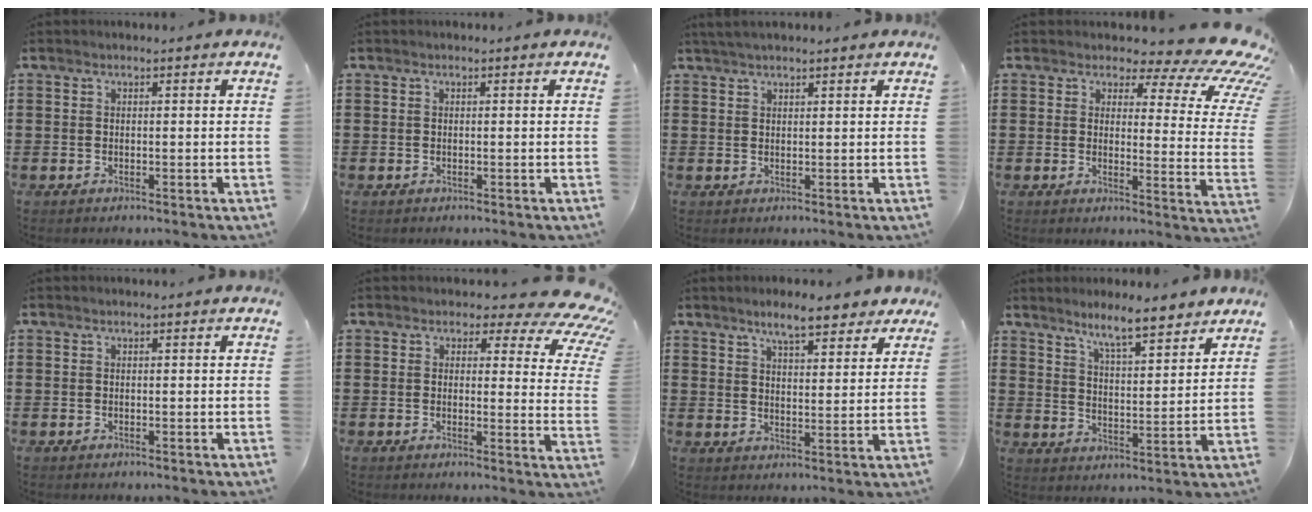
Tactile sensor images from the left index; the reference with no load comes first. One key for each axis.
{"total": 0.0}
{"total": 1.8, "fx": 1.6, "fy": 0.2, "fz": 0.8, "tx": -0.018, "ty": 0.002, "tz": 0.031}
{"total": 6.7, "fx": 4.1, "fy": 2.5, "fz": 4.6, "tx": -0.073, "ty": -0.035, "tz": 0.067}
{"total": 0.0}
{"total": 4.0, "fx": 2.6, "fy": 2.0, "fz": 2.2, "tx": -0.036, "ty": -0.021, "tz": 0.037}
{"total": 6.8, "fx": 5.7, "fy": 1.6, "fz": 3.4, "tx": -0.065, "ty": -0.011, "tz": 0.100}
{"total": 6.9, "fx": 6.2, "fy": 0.5, "fz": 3.0, "tx": -0.071, "ty": -0.028, "tz": 0.109}